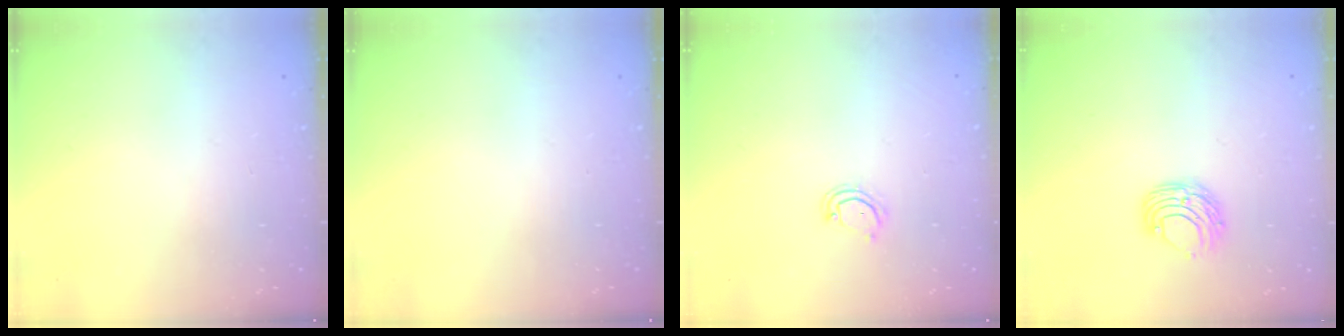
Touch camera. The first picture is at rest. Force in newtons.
{"total": 0.0}
{"total": 3.9, "press": 3.9, "slide": 0.4}
{"total": 6.7, "press": 6.7, "slide": 0.5}